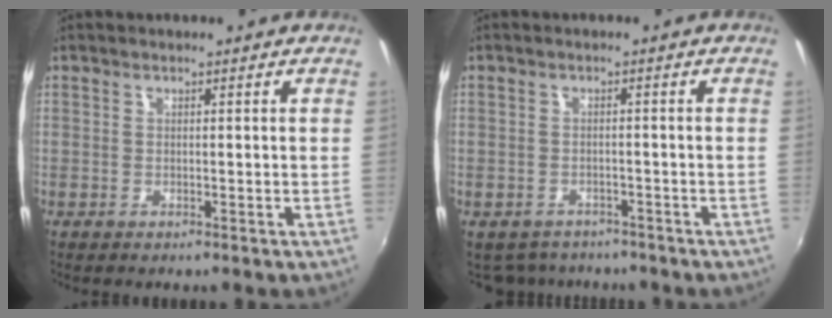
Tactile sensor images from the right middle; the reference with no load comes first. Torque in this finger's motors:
{"motor_torque": [0.67, -1.35, -0.03, -0.01]}